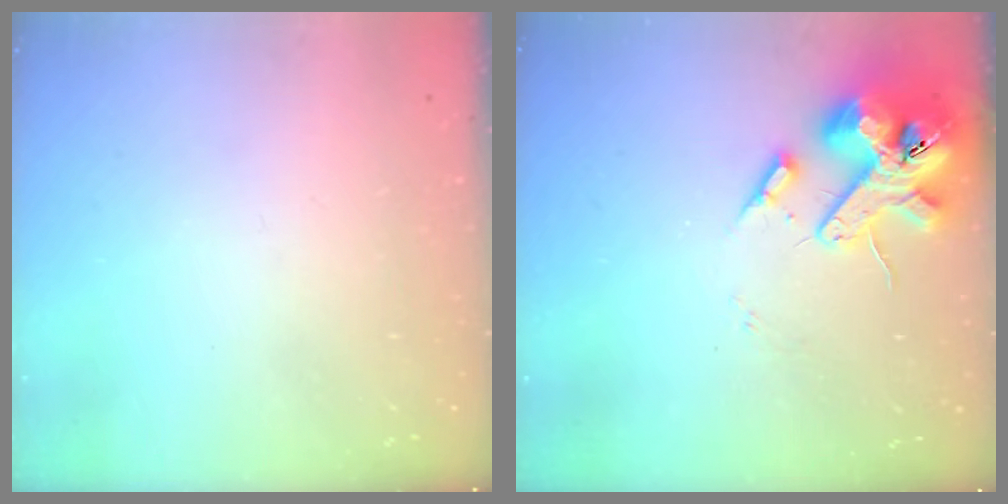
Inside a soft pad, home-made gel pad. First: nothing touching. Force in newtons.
{"total": 14.6, "press": 14.4, "slide": 2.4}